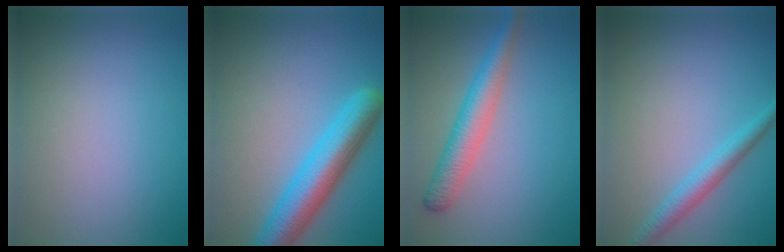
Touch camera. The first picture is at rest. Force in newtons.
{"total": 6.6, "press": 6.5, "slide": 0.2}
{"total": 3.7, "press": 3.7, "slide": 0.1}
{"total": 2.6, "press": 2.6, "slide": 0.1}